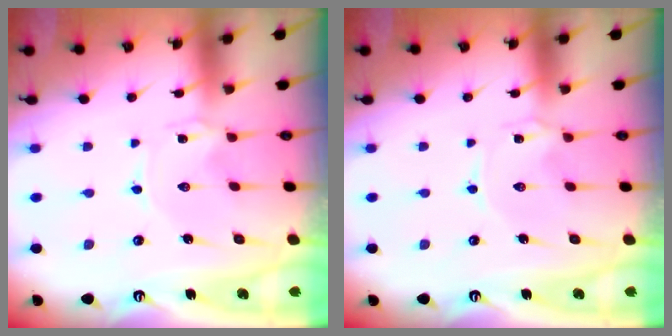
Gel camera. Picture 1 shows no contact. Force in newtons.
{"total": 0.7, "press": 0.6, "slide": 0.3}